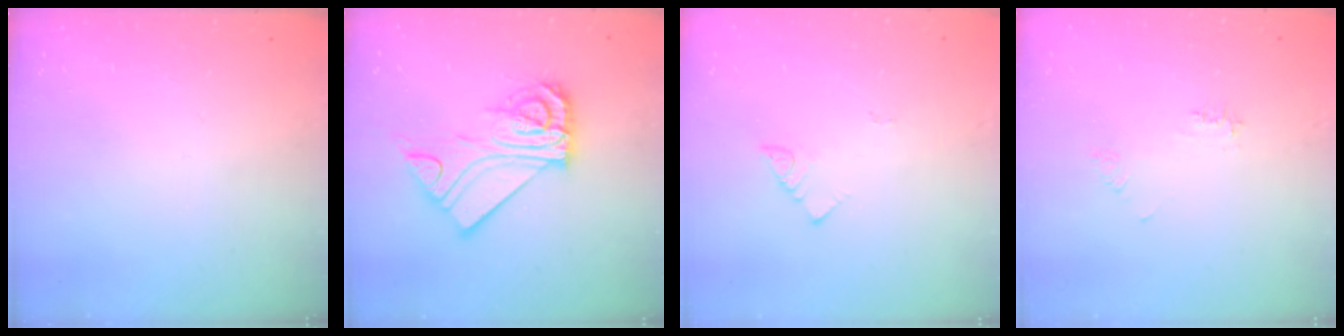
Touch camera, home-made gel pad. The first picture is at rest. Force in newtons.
{"total": 13.6, "press": 13.6, "slide": 0.7}
{"total": 2.9, "press": 2.9, "slide": 0.3}
{"total": 4.5, "press": 4.5, "slide": 0.7}